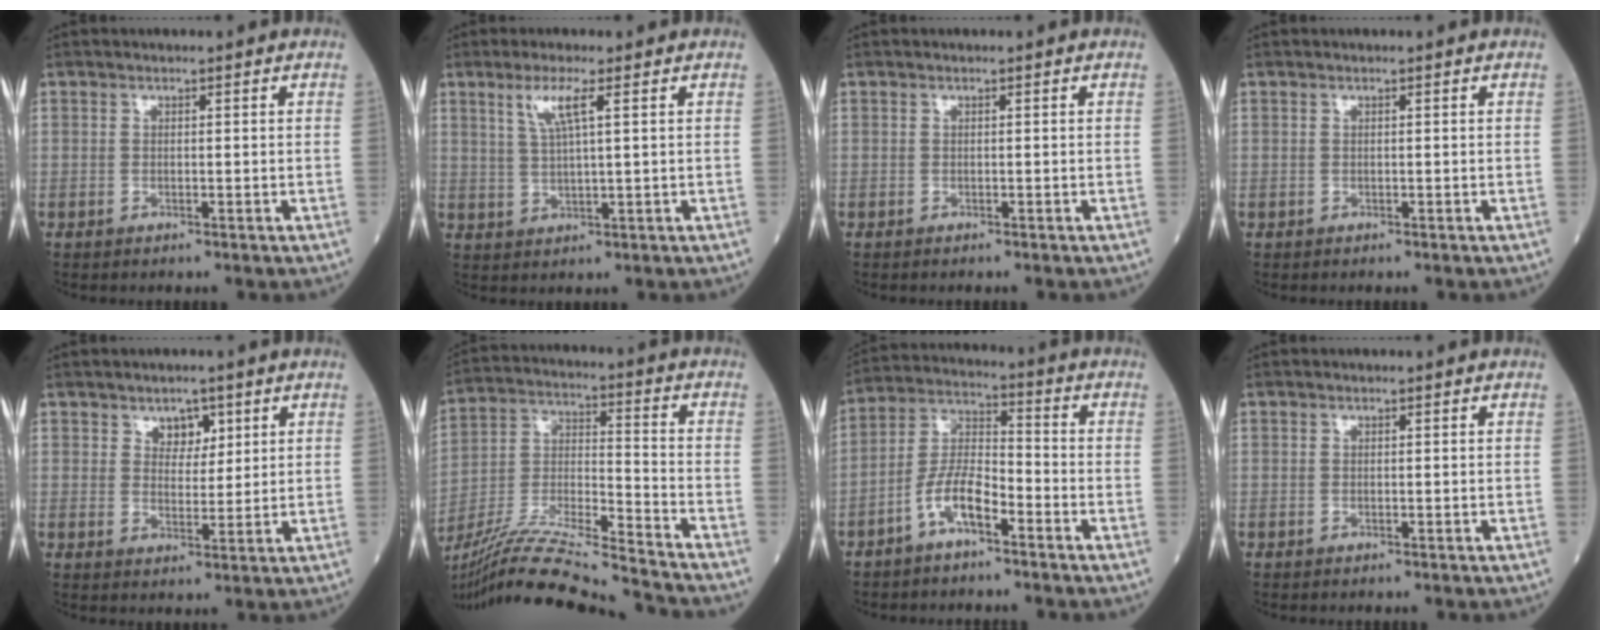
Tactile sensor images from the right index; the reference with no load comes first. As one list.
[{"total": 4.5, "force": [2.1, 0.0, 4.0], "torque": [-0.085, 0.002, 0.043]}, {"total": 0.0}, {"total": 0.0}, {"total": 3.6, "force": [2.0, 2.3, 1.9], "torque": [-0.022, 0.001, 0.034]}, {"total": 21.3, "force": [-19.3, -0.6, 9.1], "torque": [-0.202, -0.030, -0.338]}, {"total": 7.7, "force": [-4.3, 2.4, 5.9], "torque": [-0.129, 0.014, -0.085]}, {"total": 0.0}]